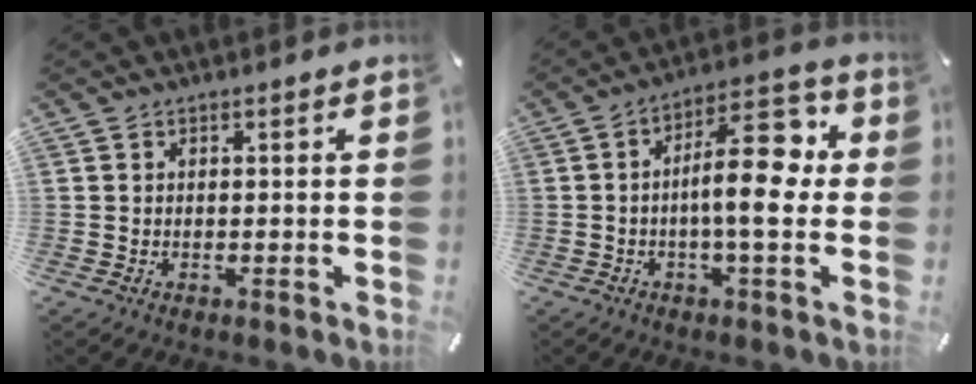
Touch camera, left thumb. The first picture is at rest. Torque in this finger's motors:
{"motor_torque": [0.42, 0.41, 0.72, 0.49, 0.16]}